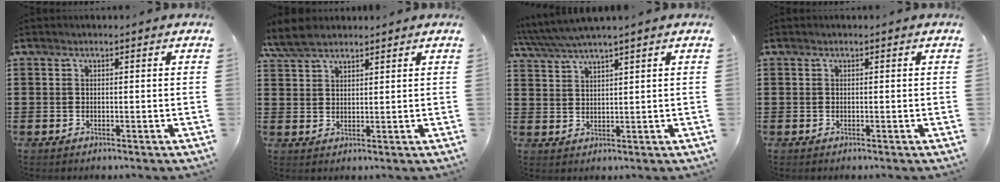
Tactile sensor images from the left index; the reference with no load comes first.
{"total": 5.0, "force": [4.1, 1.8, 2.2], "torque": [-0.057, 0.001, 0.077]}
{"total": 3.7, "force": [3.2, -0.2, 1.8], "torque": [-0.045, -0.010, 0.057]}
{"total": 0.0}